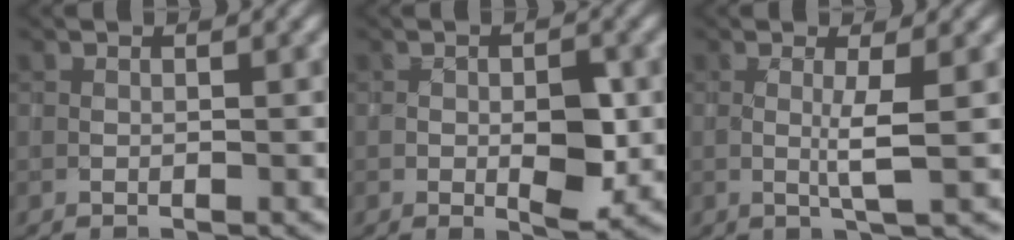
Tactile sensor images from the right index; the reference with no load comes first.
{"total": 3.9, "force": [-0.4, 1.8, 3.4], "torque": [-0.058, -0.006, -0.004]}
{"total": 2.3, "force": [0.1, 0.0, 2.3], "torque": [-0.049, -0.003, 0.000]}